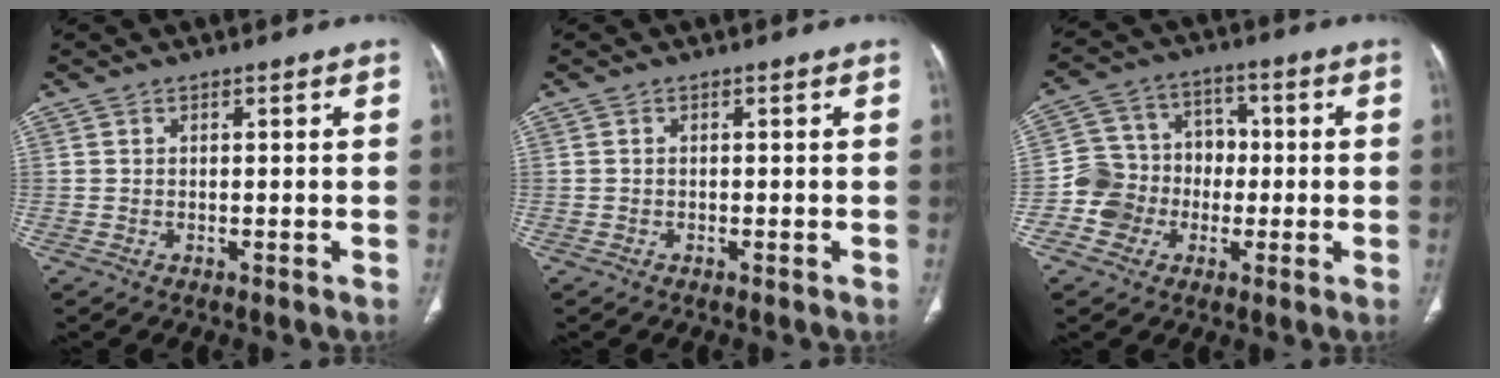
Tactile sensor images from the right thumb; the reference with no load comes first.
{"total": 0.0}
{"total": 10.3, "force": [-2.3, 9.5, 3.1], "torque": [-0.014, 0.036, -0.047]}